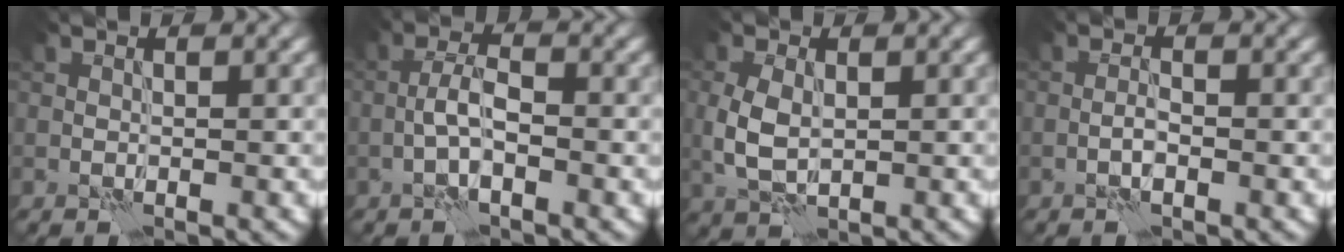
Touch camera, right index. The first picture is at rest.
{"total": 2.3, "force": [-0.8, 0.8, 2.1], "torque": [-0.042, 0.009, -0.022]}
{"total": 3.5, "force": [0.3, 2.4, 2.5], "torque": [-0.065, -0.001, 0.008]}
{"total": 0.9, "force": [-0.4, 0.3, 0.7], "torque": [-0.016, 0.003, -0.011]}